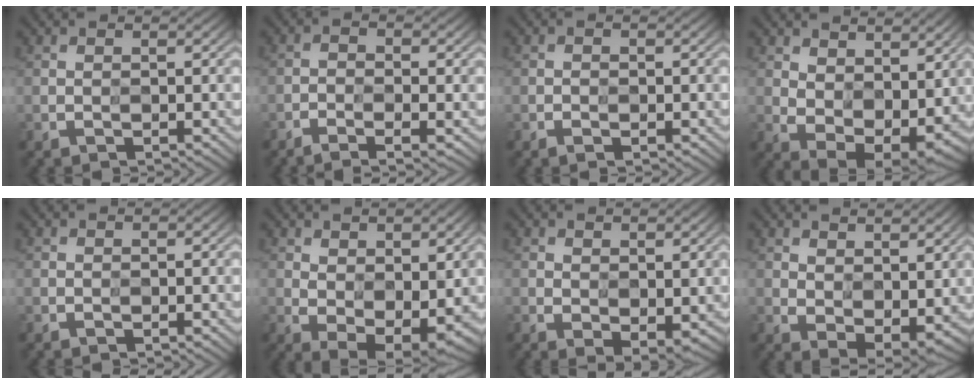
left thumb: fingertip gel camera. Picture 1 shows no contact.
{"total": 4.5, "force": [-2.9, 1.4, 3.1], "torque": [-0.060, -0.007, -0.042]}
{"total": 1.3, "force": [-1.0, 0.5, 0.6], "torque": [-0.006, -0.001, -0.017]}
{"total": 9.5, "force": [3.9, 5.8, 6.4], "torque": [-0.124, -0.014, 0.088]}
{"total": 0.0}
{"total": 6.5, "force": [0.7, 3.9, 5.2], "torque": [-0.097, -0.017, 0.025]}
{"total": 3.3, "force": [0.7, 2.2, 2.4], "torque": [-0.040, -0.010, 0.019]}
{"total": 7.1, "force": [2.8, 4.5, 4.7], "torque": [-0.088, -0.013, 0.066]}